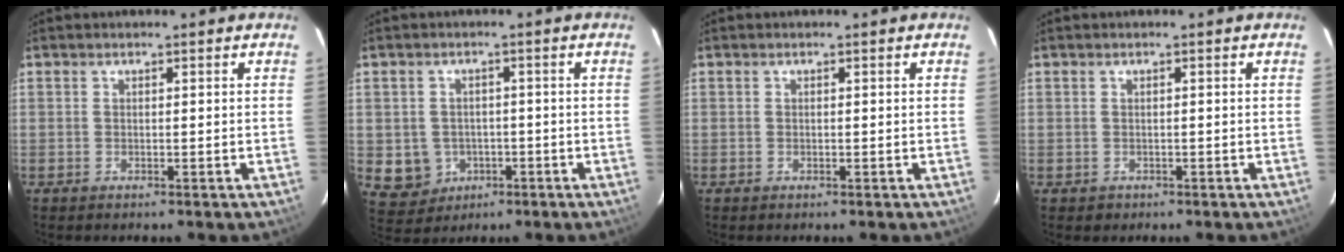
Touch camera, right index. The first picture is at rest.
{"total": 6.7, "force": [-1.7, 6.3, 1.6], "torque": [-0.052, 0.009, -0.005]}
{"total": 0.0}
{"total": 1.2, "force": [-0.5, 1.1, 0.1], "torque": [-0.001, 0.002, 0.001]}